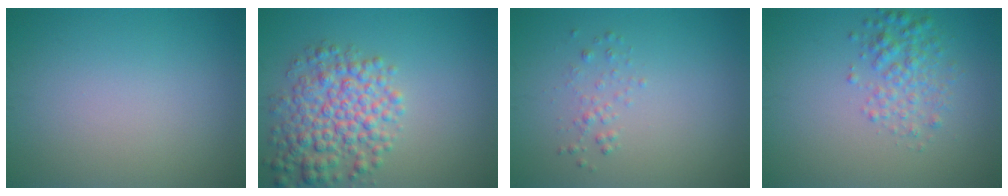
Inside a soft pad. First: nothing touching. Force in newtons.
{"total": 6.0, "press": 6.0, "slide": 0.2}
{"total": 1.0, "press": 1.0, "slide": 0.0}
{"total": 2.8, "press": 2.8, "slide": 0.0}